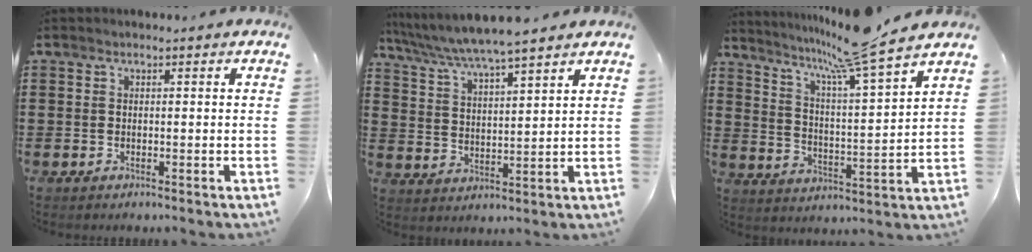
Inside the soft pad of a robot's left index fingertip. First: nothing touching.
{"total": 5.6, "force": [5.1, -0.4, 2.1], "torque": [-0.063, -0.030, 0.086]}
{"total": 9.3, "force": [7.9, -0.7, 5.0], "torque": [-0.122, -0.044, 0.129]}